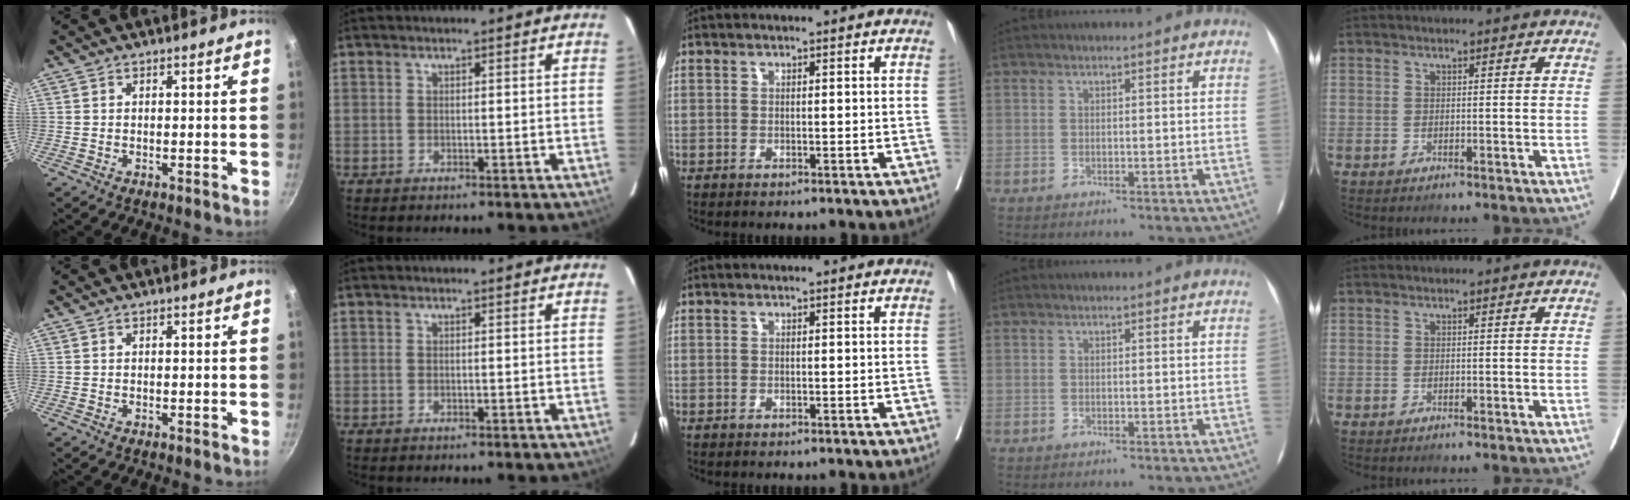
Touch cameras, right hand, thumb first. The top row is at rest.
{}